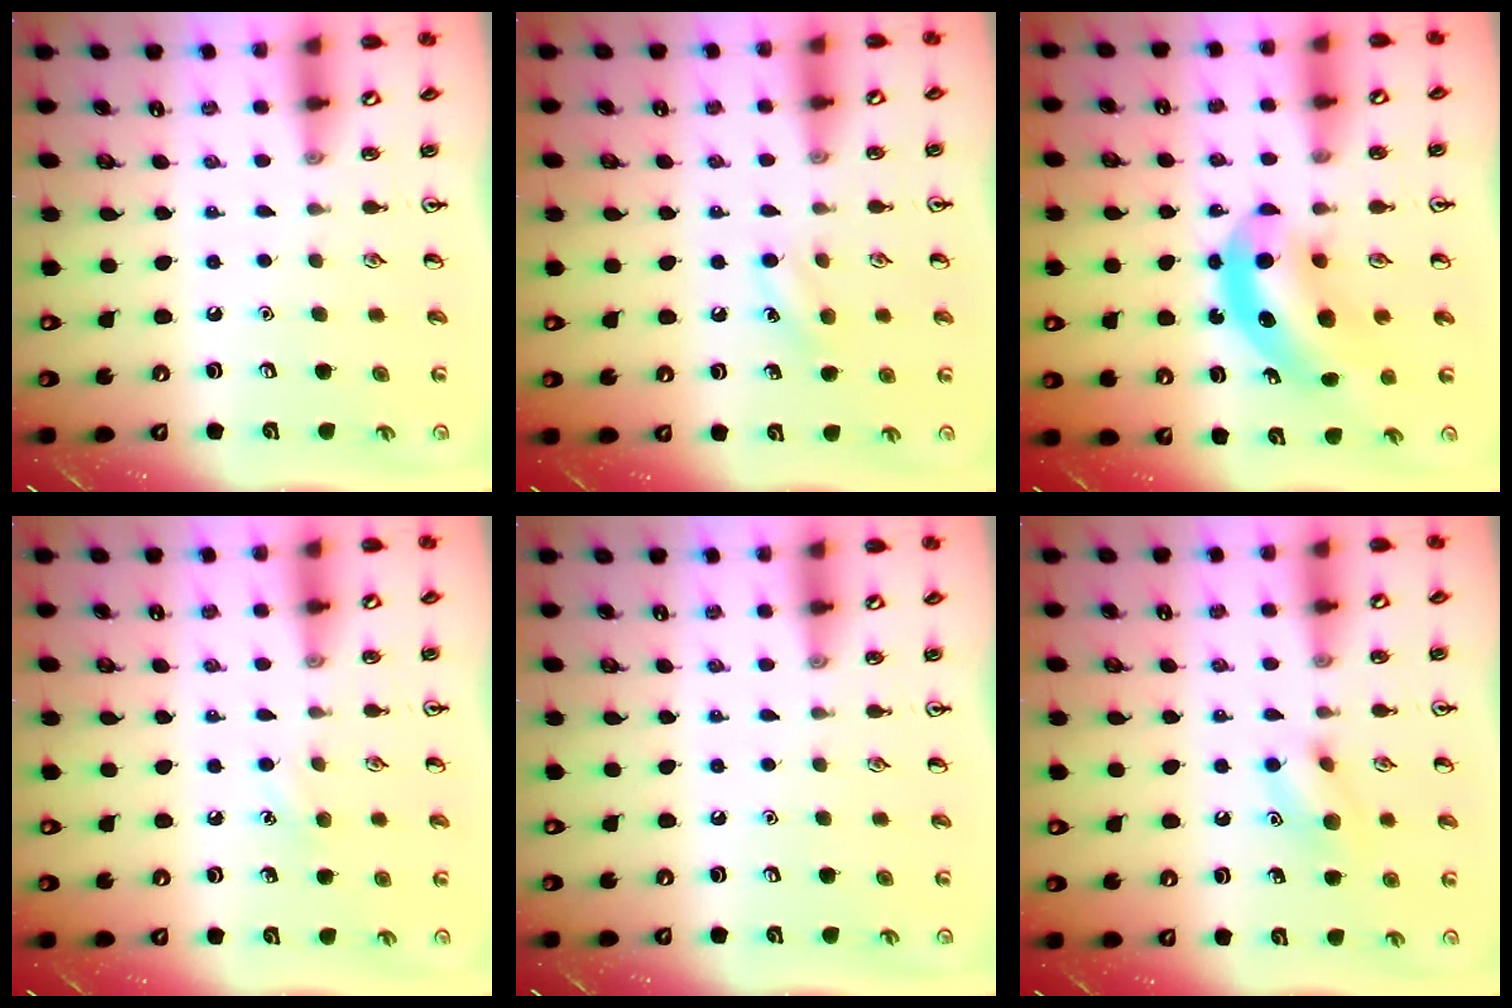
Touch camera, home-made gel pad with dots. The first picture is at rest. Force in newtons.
{"total": 7.0, "press": 6.7, "slide": 2.1}
{"total": 9.4, "press": 9.0, "slide": 2.9}
{"total": 5.1, "press": 4.8, "slide": 1.6}
{"total": 0.0}
{"total": 9.2, "press": 9.2, "slide": 1.2}